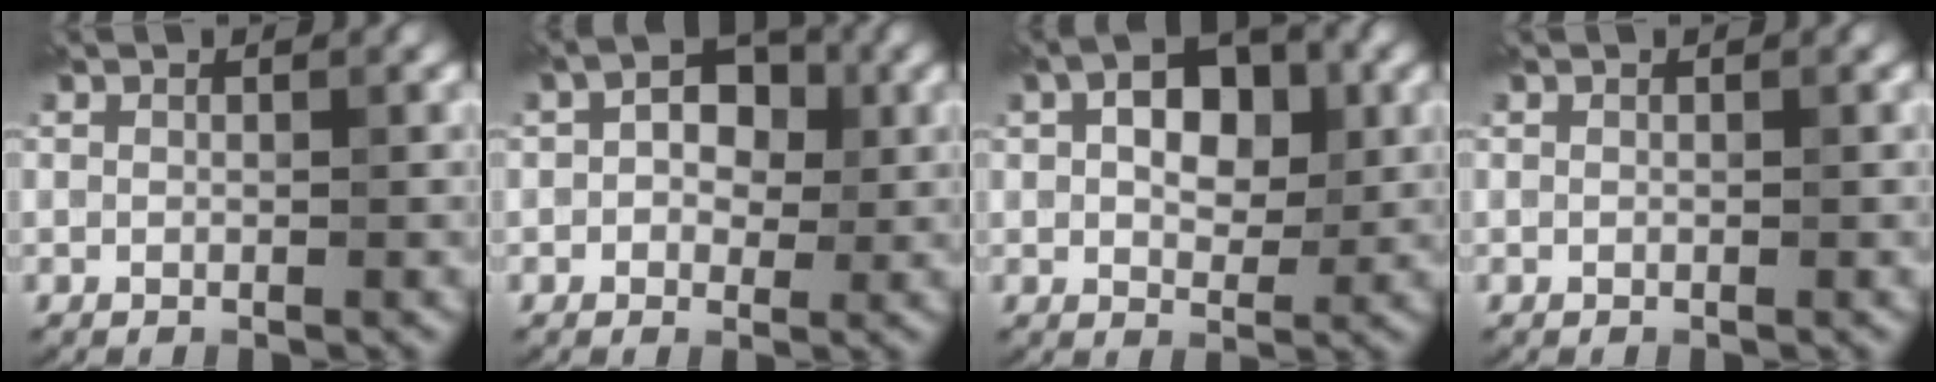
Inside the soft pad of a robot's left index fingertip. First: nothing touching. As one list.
[{"total": 4.1, "force": [0.5, 2.8, 2.9], "torque": [-0.031, 0.005, -0.006]}, {"total": 6.0, "force": [1.4, 3.7, 4.4], "torque": [-0.066, 0.010, 0.010]}, {"total": 0.0}]